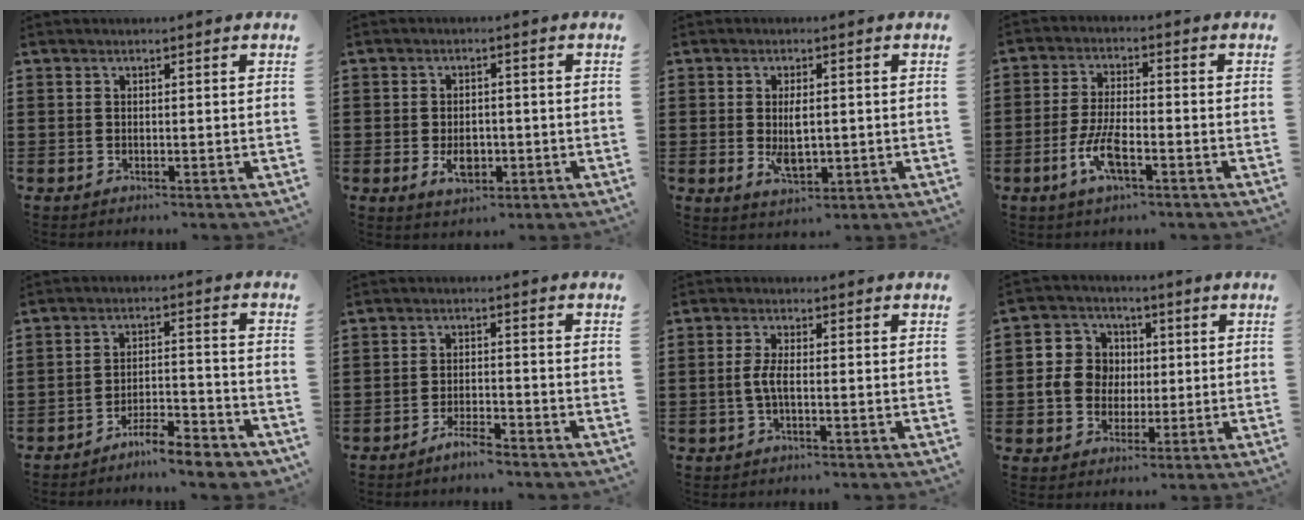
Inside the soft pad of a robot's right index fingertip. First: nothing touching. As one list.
[{"total": 4.0, "force": [-1.1, 2.3, 3.1], "torque": [-0.041, -0.005, -0.021]}, {"total": 4.8, "force": [-0.2, 2.2, 4.2], "torque": [-0.078, -0.001, -0.007]}, {"total": 6.6, "force": [-2.8, 2.0, 5.6], "torque": [-0.124, -0.011, -0.054]}, {"total": 5.7, "force": [-5.4, 0.4, 1.9], "torque": [-0.031, 0.005, -0.104]}, {"total": 2.0, "force": [-1.7, 0.2, 0.9], "torque": [-0.019, 0.001, -0.032]}, {"total": 3.1, "force": [-0.5, 0.7, 3.0], "torque": [-0.076, -0.007, -0.018]}, {"total": 7.2, "force": [0.2, 6.7, 2.7], "torque": [-0.081, 0.020, 0.002]}]